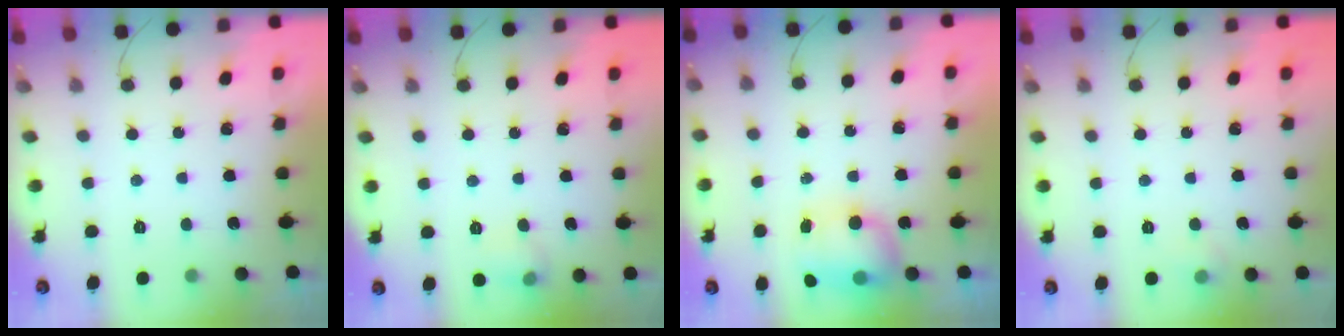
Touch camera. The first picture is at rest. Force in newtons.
{"total": 6.3, "press": 6.1, "slide": 1.4}
{"total": 11.8, "press": 9.4, "slide": 7.2}
{"total": 4.2, "press": 3.9, "slide": 1.7}